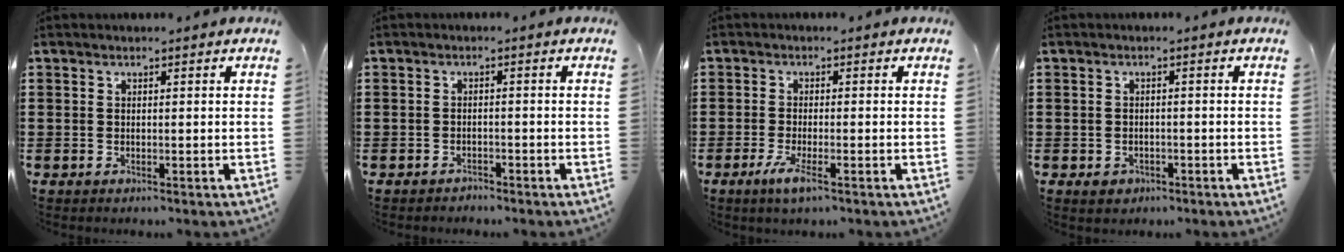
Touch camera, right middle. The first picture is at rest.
{"total": 1.3, "force": [-1.3, 0.3, -0.1], "torque": [-0.004, 0.003, -0.029]}
{"total": 3.3, "force": [-1.6, 0.3, 2.8], "torque": [-0.060, -0.011, -0.031]}
{"total": 1.3, "force": [-0.8, 1.0, 0.4], "torque": [-0.011, 0.000, -0.020]}